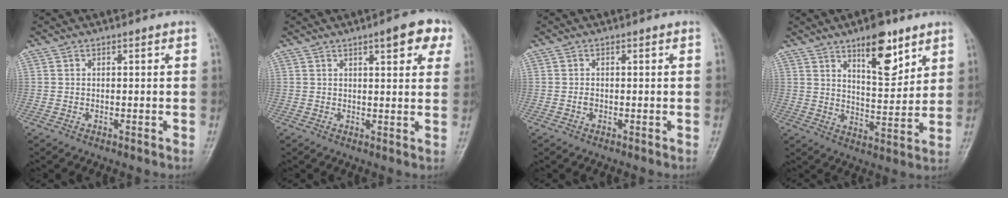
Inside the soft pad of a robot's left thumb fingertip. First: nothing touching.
{"total": 7.7, "force": [4.0, 2.4, 6.1], "torque": [-0.052, -0.006, 0.044]}
{"total": 0.8, "force": [-0.1, 0.6, 0.6], "torque": [-0.008, 0.000, -0.004]}
{"total": 14.6, "force": [9.4, 5.5, 9.8], "torque": [-0.118, -0.070, 0.163]}